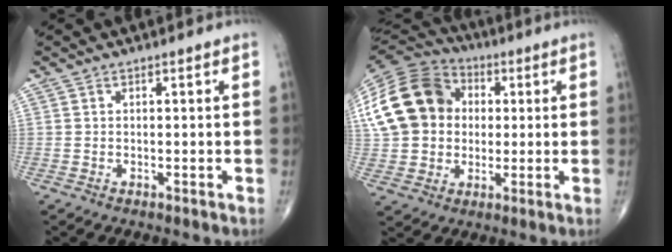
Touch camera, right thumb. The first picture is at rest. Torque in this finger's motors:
{"motor_torque": [0.02, 2.67, 1.39, 0.14, 0.20]}